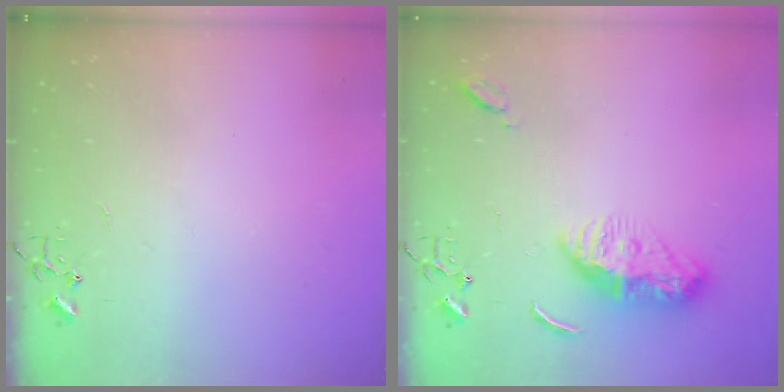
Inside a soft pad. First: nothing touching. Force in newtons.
{"total": 11.1, "press": 11.0, "slide": 1.0}